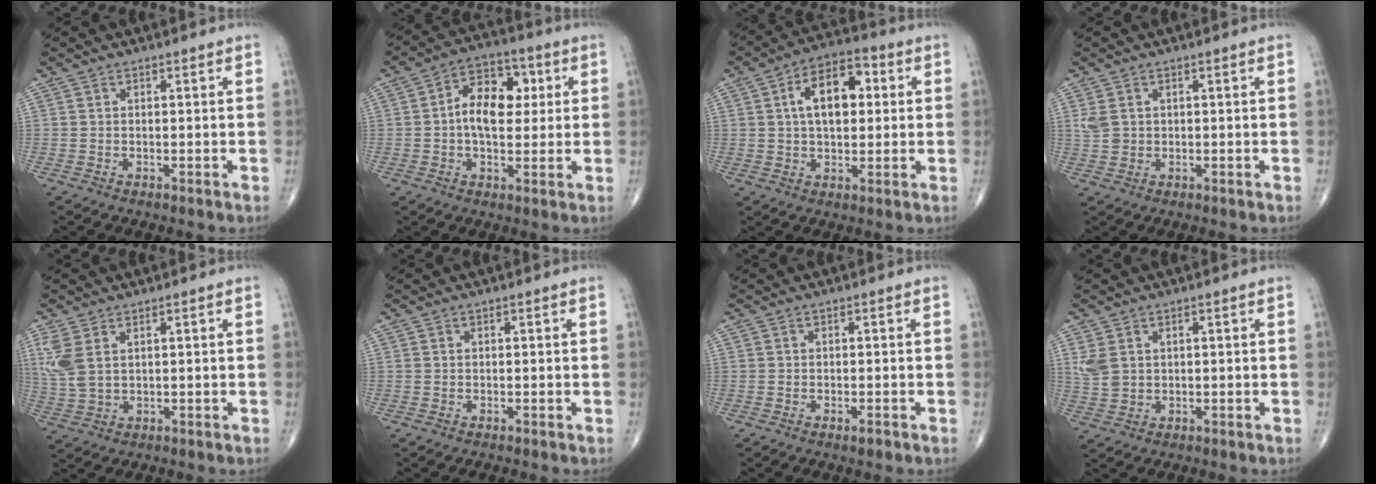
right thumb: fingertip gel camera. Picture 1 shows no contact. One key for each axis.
{"total": 11.3, "fx": 1.3, "fy": 7.2, "fz": 8.7, "tx": -0.117, "ty": 0.018, "tz": 0.015}
{"total": 12.0, "fx": 2.3, "fy": 6.9, "fz": 9.6, "tx": -0.138, "ty": 0.018, "tz": 0.031}
{"total": 2.7, "fx": 0.7, "fy": 2.1, "fz": 1.5, "tx": -0.030, "ty": 0.000, "tz": 0.021}
{"total": 5.9, "fx": 2.3, "fy": 3.1, "fz": 4.5, "tx": -0.120, "ty": 0.000, "tz": 0.058}
{"total": 0.0}
{"total": 1.3, "fx": -0.7, "fy": 0.5, "fz": 1.0, "tx": -0.016, "ty": -0.002, "tz": -0.011}
{"total": 4.1, "fx": 1.3, "fy": 3.0, "fz": 2.5, "tx": -0.054, "ty": -0.003, "tz": 0.036}